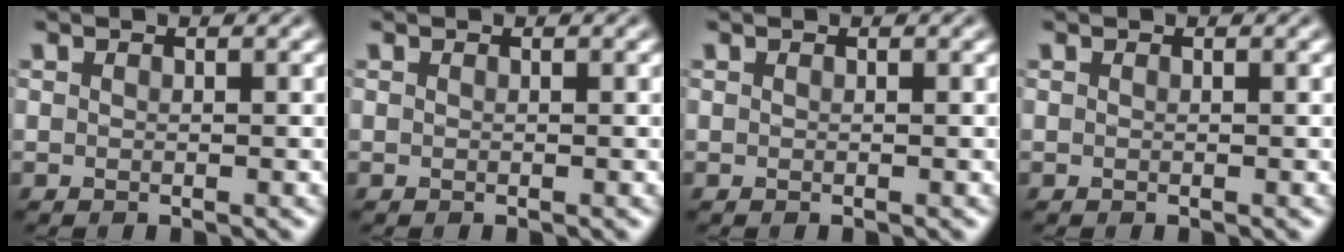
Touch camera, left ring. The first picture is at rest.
{"total": 0.0}
{"total": 0.0}
{"total": 0.0}